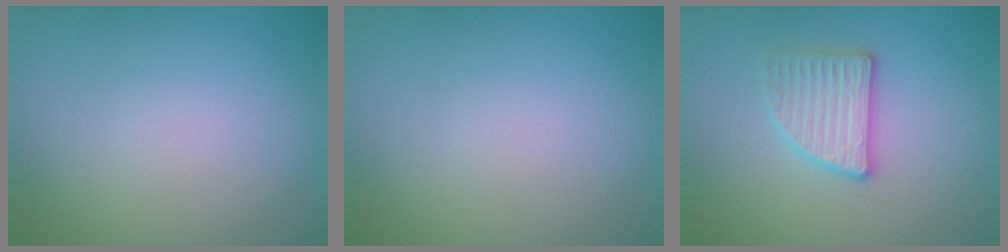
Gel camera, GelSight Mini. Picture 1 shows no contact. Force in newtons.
{"total": 0.0}
{"total": 2.9, "press": 2.8, "slide": 0.7}